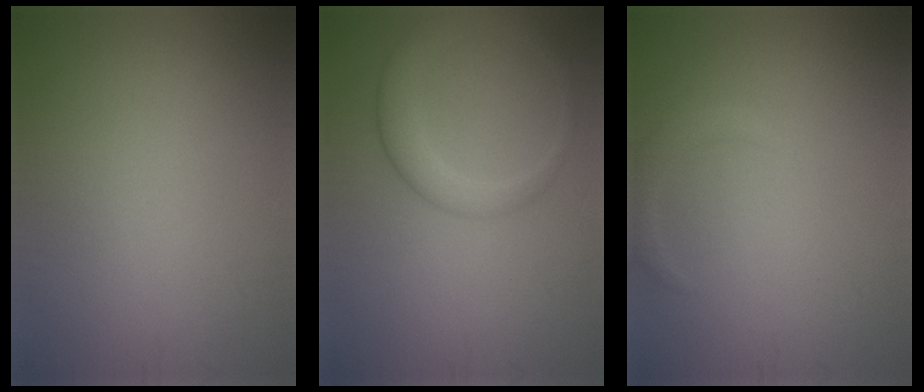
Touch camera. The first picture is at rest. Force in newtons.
{"total": 2.9, "press": 2.8, "slide": 0.1}
{"total": 1.6, "press": 1.6, "slide": 0.1}